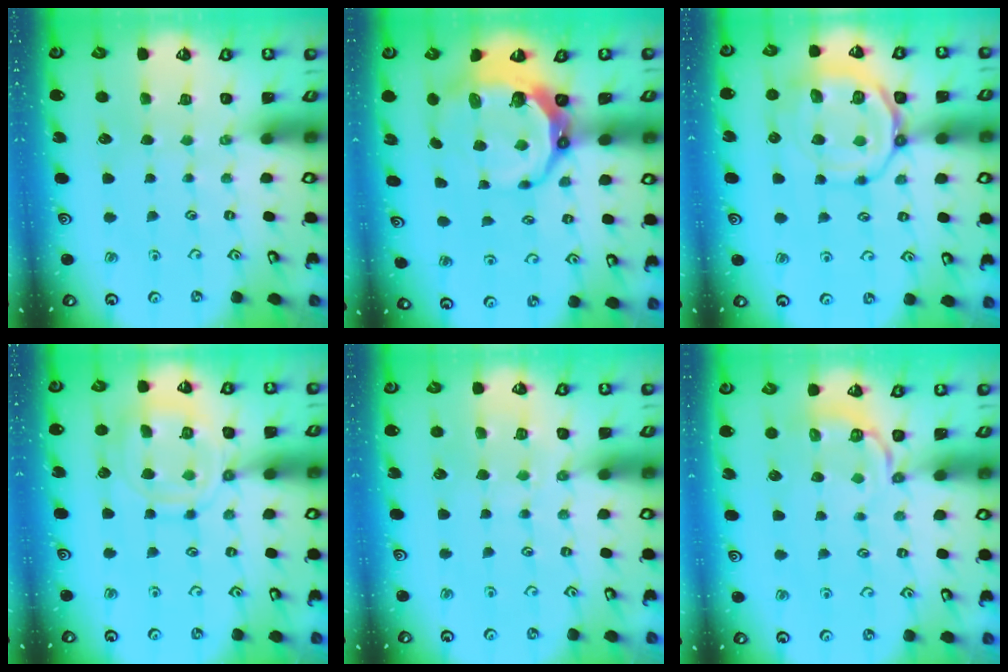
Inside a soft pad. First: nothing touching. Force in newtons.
{"total": 12.1, "press": 11.2, "slide": 4.6}
{"total": 12.5, "press": 12.5, "slide": 1.2}
{"total": 13.9, "press": 13.8, "slide": 1.1}
{"total": 6.3, "press": 6.2, "slide": 0.6}
{"total": 6.6, "press": 6.3, "slide": 2.0}